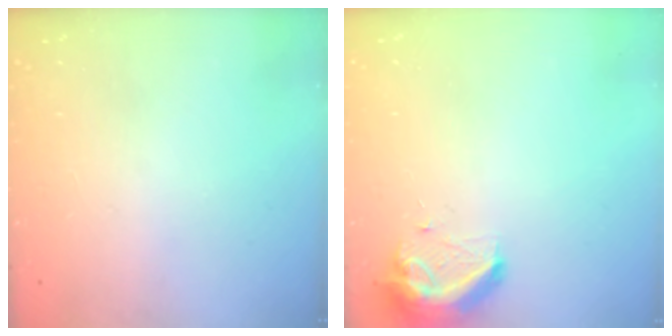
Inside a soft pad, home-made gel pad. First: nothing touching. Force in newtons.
{"total": 9.2, "press": 9.2, "slide": 0.3}